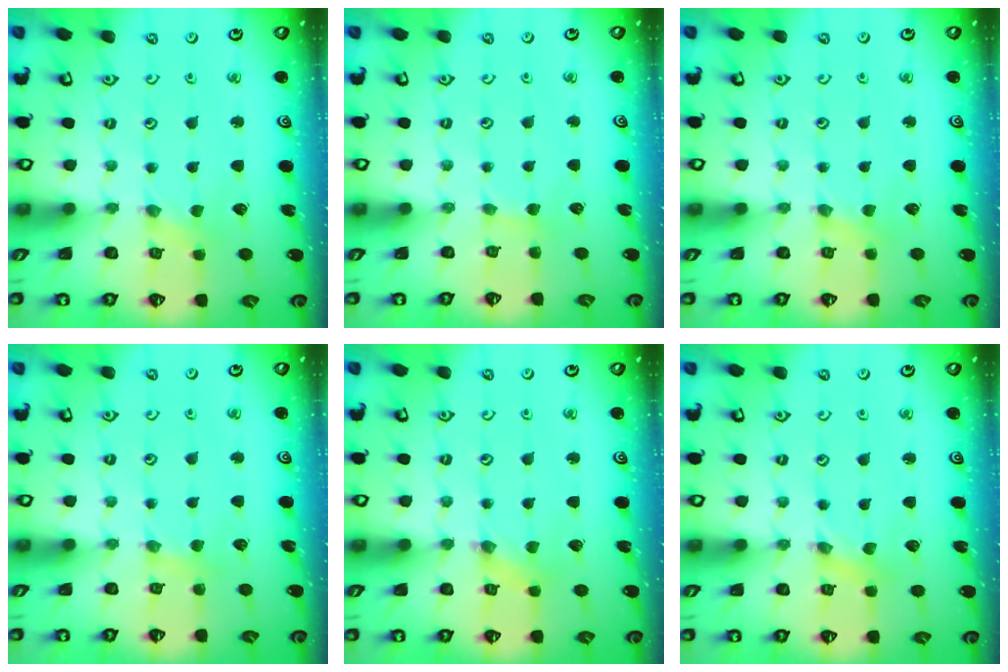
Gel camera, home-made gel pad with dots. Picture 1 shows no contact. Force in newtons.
{"total": 2.1, "press": 2.0, "slide": 0.3}
{"total": 1.4, "press": 1.4, "slide": 0.3}
{"total": 3.7, "press": 3.6, "slide": 0.6}
{"total": 0.7, "press": 0.6, "slide": 0.3}
{"total": 0.8, "press": 0.8, "slide": 0.2}